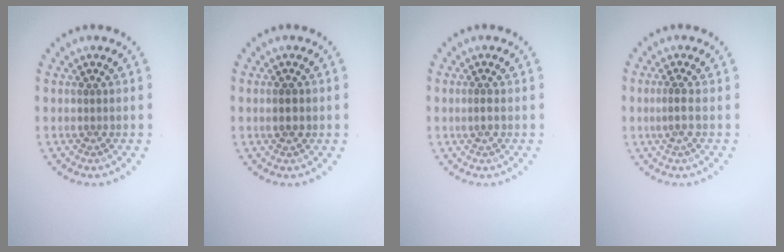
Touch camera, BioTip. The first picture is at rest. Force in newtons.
{"total": 1.7, "press": 1.7, "slide": 0.0}
{"total": 0.8, "press": 0.8, "slide": 0.1}
{"total": 1.3, "press": 1.0, "slide": 0.8}